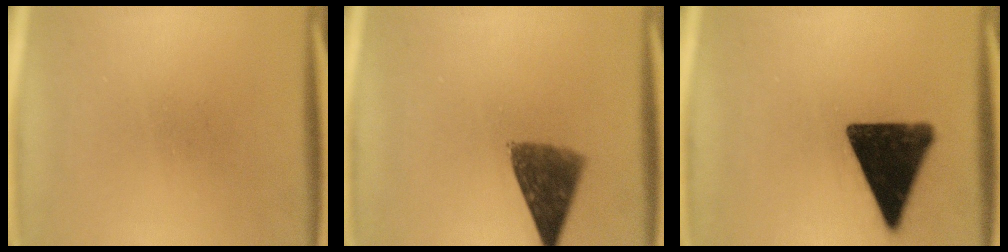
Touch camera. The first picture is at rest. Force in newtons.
{"total": 8.2}
{"total": 15.7}